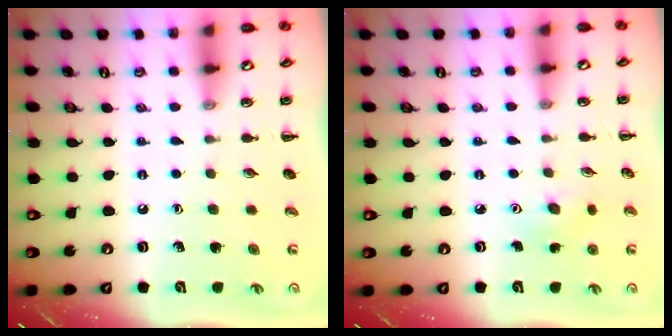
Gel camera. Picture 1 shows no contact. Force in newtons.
{"total": 3.2, "press": 3.0, "slide": 0.9}